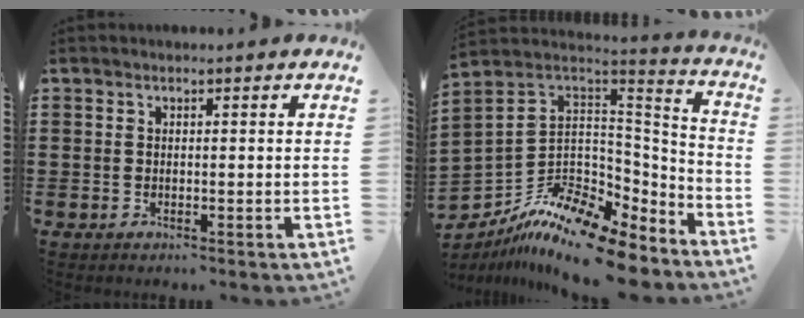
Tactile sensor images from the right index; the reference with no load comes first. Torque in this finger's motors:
{"motor_torque": [0.91, -0.79, -0.09, -0.17]}